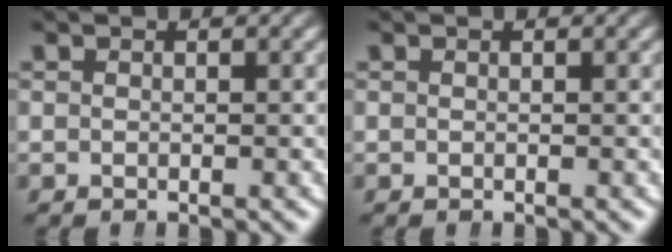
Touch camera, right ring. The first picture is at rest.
{"total": 0.0}